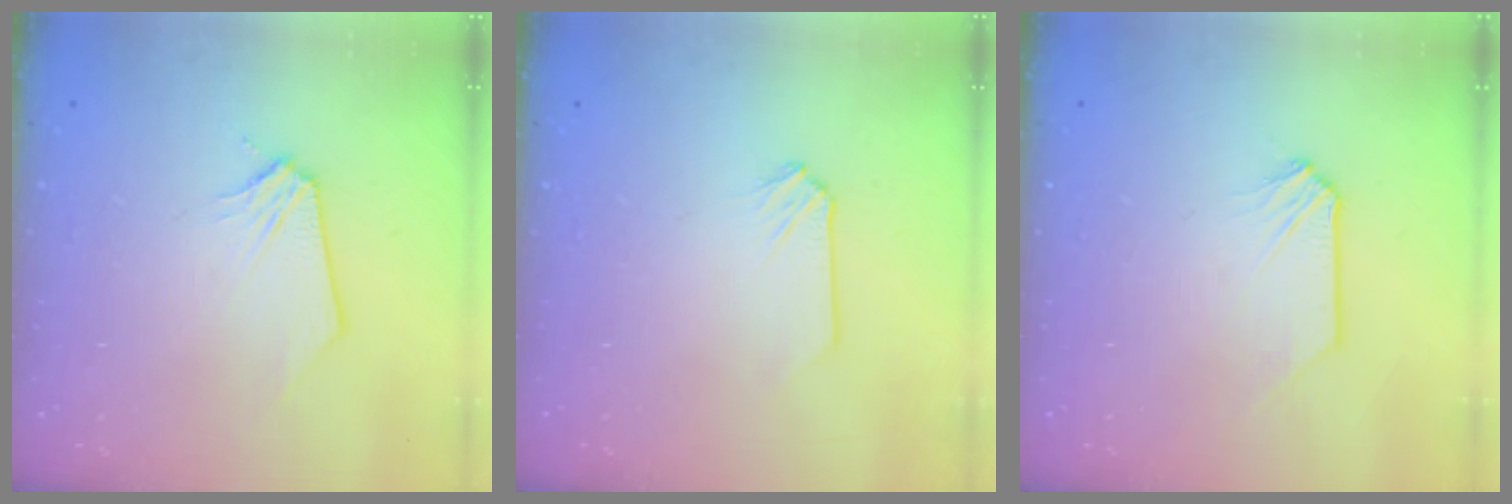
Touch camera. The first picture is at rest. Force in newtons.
{"total": 0.0}
{"total": 0.0}